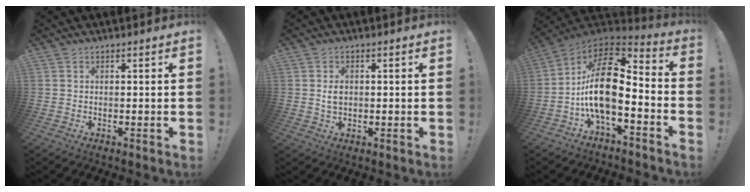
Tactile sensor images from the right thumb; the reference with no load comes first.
{"total": 2.9, "force": [0.5, 2.2, 1.8], "torque": [-0.020, 0.001, 0.005]}
{"total": 17.8, "force": [-1.7, 8.3, 15.6], "torque": [-0.290, 0.009, -0.029]}